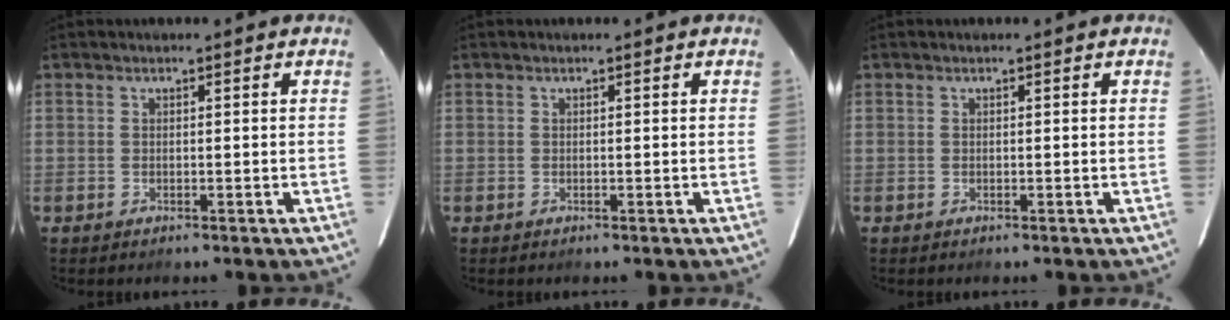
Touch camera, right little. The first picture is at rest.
{"total": 0.0}
{"total": 0.0}